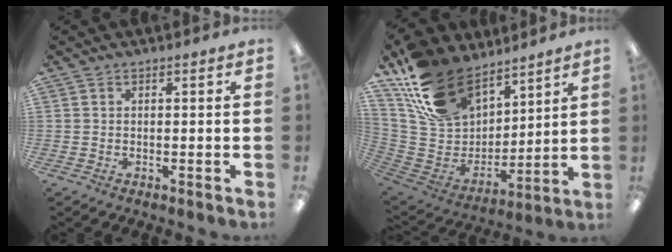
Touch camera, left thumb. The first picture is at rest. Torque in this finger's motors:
{"motor_torque": [0.80, 0.36, 0.90, -1.87, 0.18]}